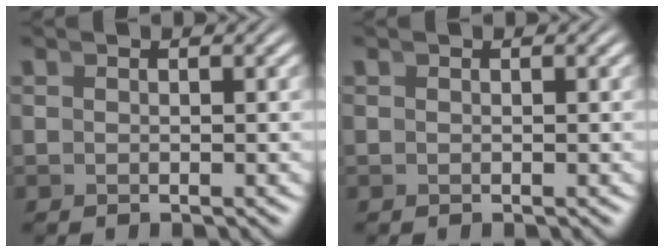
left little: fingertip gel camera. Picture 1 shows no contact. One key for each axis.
{"total": 0.0}